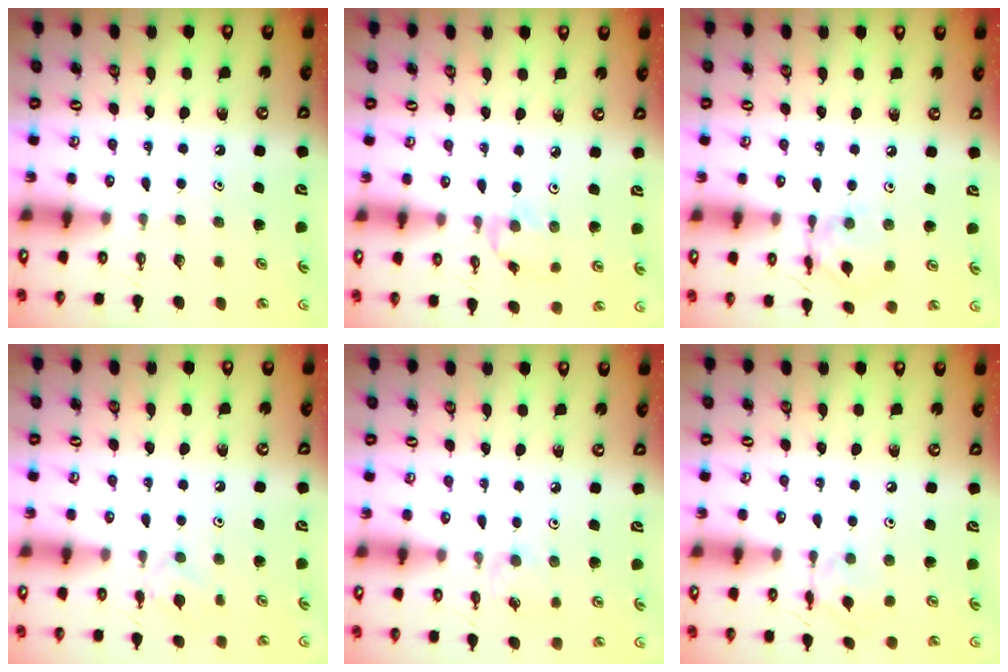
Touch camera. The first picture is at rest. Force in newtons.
{"total": 0.6, "press": 0.5, "slide": 0.3}
{"total": 9.0, "press": 9.0, "slide": 0.8}
{"total": 5.9, "press": 5.8, "slide": 0.8}
{"total": 3.4, "press": 3.4, "slide": 0.6}
{"total": 3.6, "press": 3.6, "slide": 0.2}